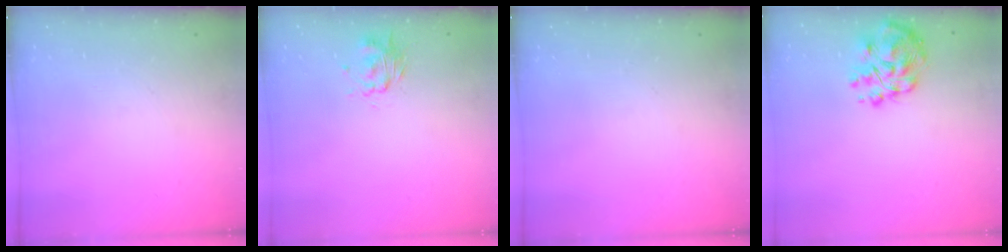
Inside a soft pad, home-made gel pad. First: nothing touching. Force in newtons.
{"total": 2.8, "press": 2.7, "slide": 0.7}
{"total": 0.0}
{"total": 10.4, "press": 10.3, "slide": 1.5}